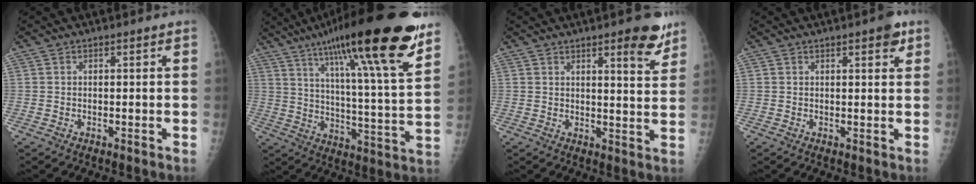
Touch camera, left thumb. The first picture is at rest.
{"total": 27.1, "force": [17.8, 3.2, 20.1], "torque": [-0.305, -0.055, 0.275]}
{"total": 7.6, "force": [4.9, 1.8, 5.5], "torque": [-0.055, -0.029, 0.061]}
{"total": 3.2, "force": [1.8, 1.0, 2.4], "torque": [-0.023, -0.006, 0.019]}